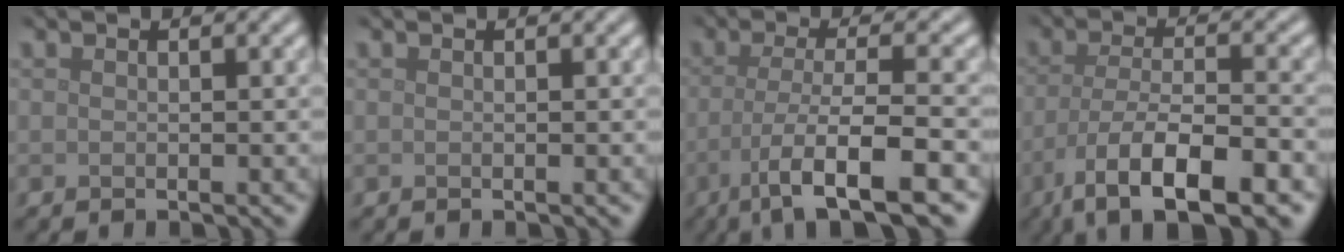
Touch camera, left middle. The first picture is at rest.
{"total": 0.0}
{"total": 7.3, "force": [-3.1, 1.5, 6.4], "torque": [-0.102, -0.007, -0.060]}
{"total": 9.4, "force": [-5.5, 2.9, 7.1], "torque": [-0.124, -0.011, -0.095]}